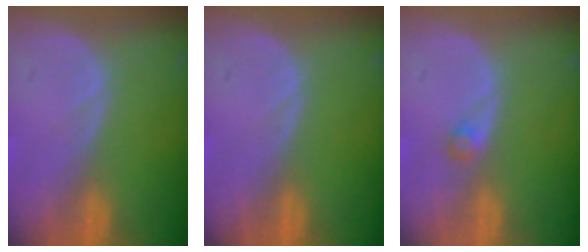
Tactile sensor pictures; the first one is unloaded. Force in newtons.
{"total": 0.0}
{"total": 1.3, "press": 1.2, "slide": 0.3}